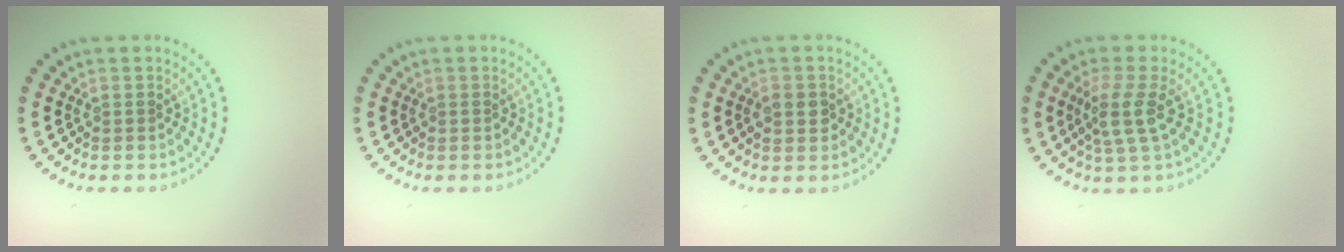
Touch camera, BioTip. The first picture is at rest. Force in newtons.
{"total": 0.0}
{"total": 1.9, "press": 1.9, "slide": 0.2}
{"total": 2.9, "press": 2.4, "slide": 1.7}